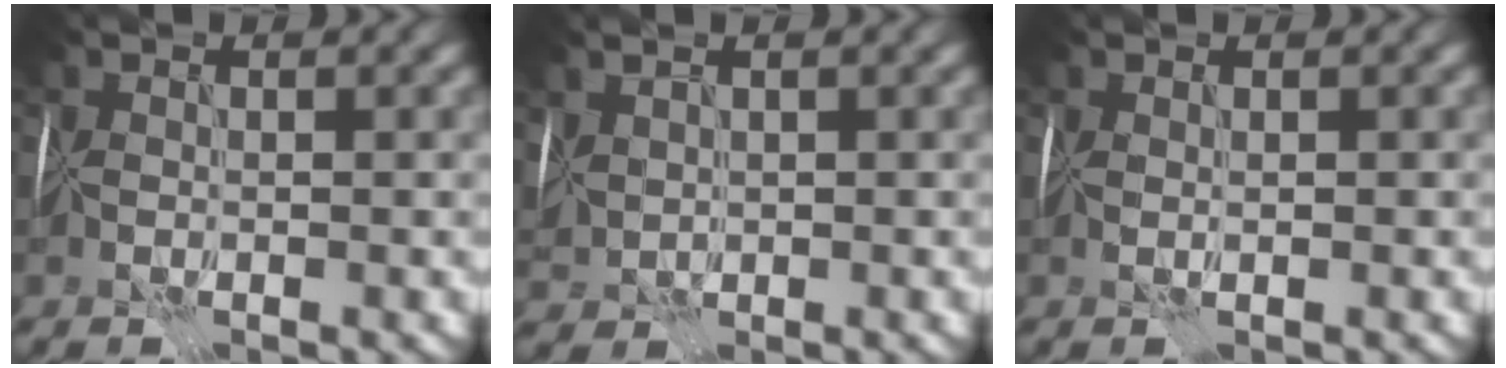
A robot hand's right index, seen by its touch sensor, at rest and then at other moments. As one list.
[{"total": 2.3, "force": [1.0, 1.6, 1.3], "torque": [-0.039, 0.006, 0.028]}, {"total": 0.5, "force": [0.3, 0.0, 0.4], "torque": [-0.006, 0.004, 0.005]}]